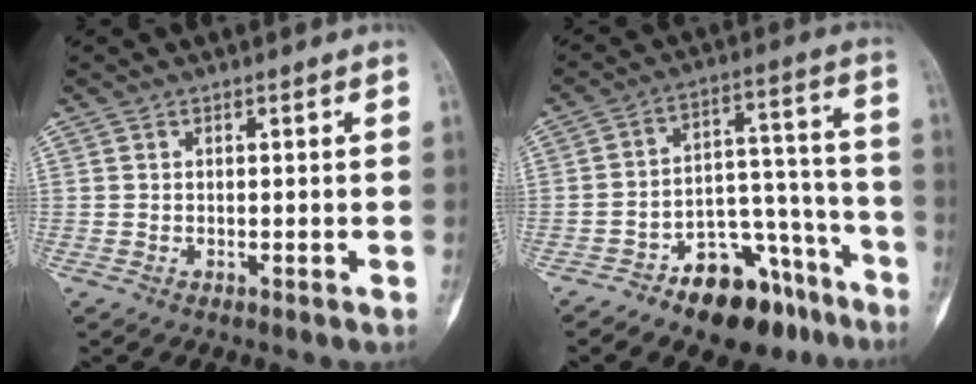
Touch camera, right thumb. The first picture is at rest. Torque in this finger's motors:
{"motor_torque": [1.88, 0.84, 0.87, -1.03, 0.11]}